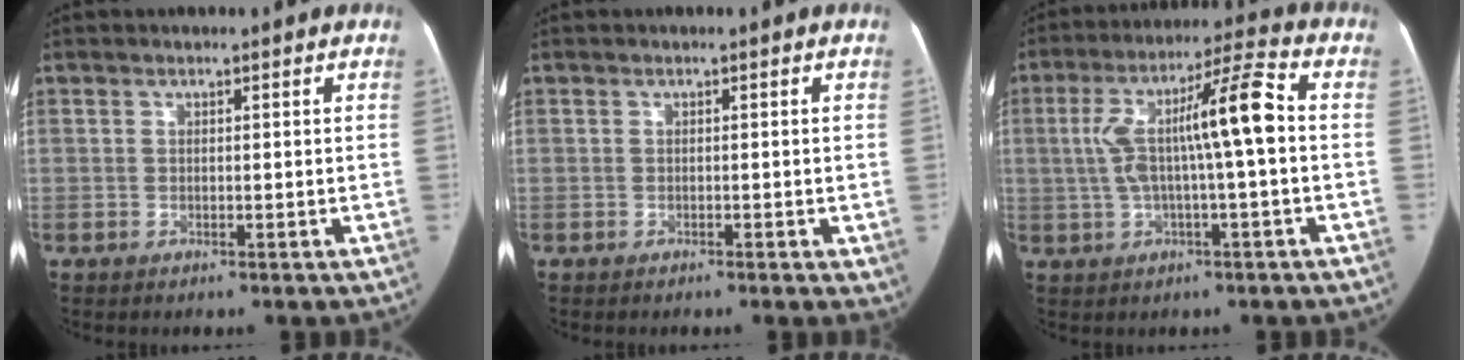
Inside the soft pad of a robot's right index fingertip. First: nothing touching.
{"total": 2.3, "force": [-0.9, 0.5, 2.0], "torque": [-0.021, -0.006, -0.010]}
{"total": 11.9, "force": [0.4, 1.2, 11.8], "torque": [-0.214, 0.036, 0.006]}